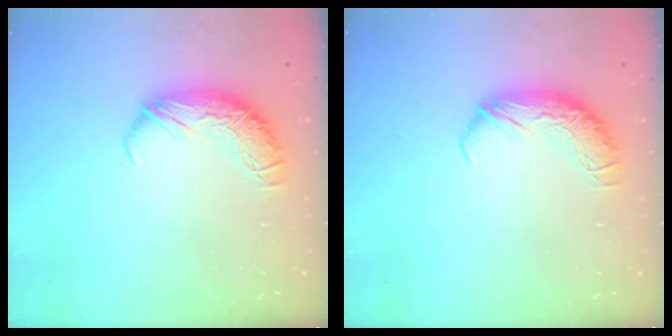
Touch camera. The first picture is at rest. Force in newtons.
{"total": 0.0}